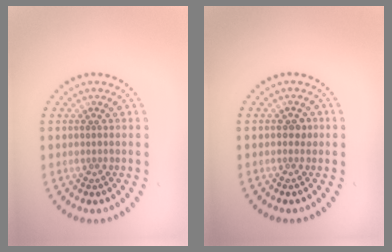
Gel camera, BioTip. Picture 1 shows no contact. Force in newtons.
{"total": 1.1, "press": 1.1, "slide": 0.2}